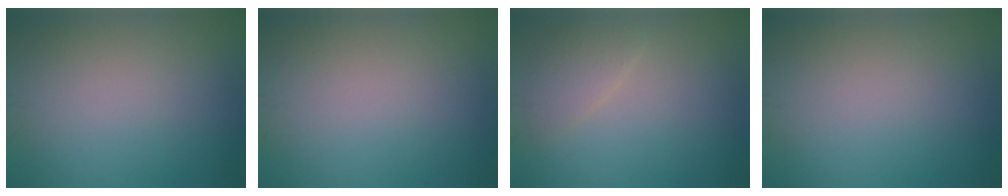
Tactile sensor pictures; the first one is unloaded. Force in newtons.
{"total": 0.0}
{"total": 2.0, "press": 2.0, "slide": 0.2}
{"total": 0.0}